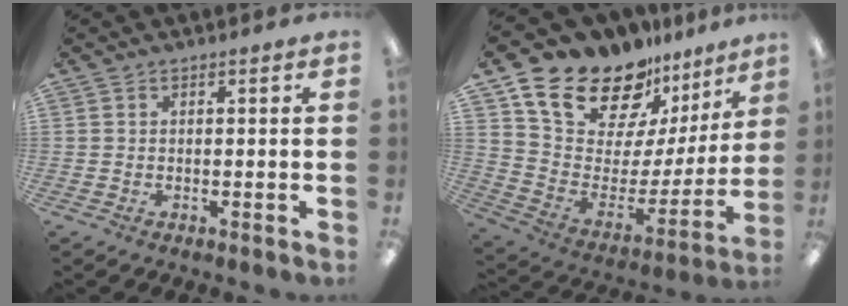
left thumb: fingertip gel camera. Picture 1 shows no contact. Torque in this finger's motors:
{"motor_torque": [0.52, 0.75, 1.45, -1.32, 0.11]}